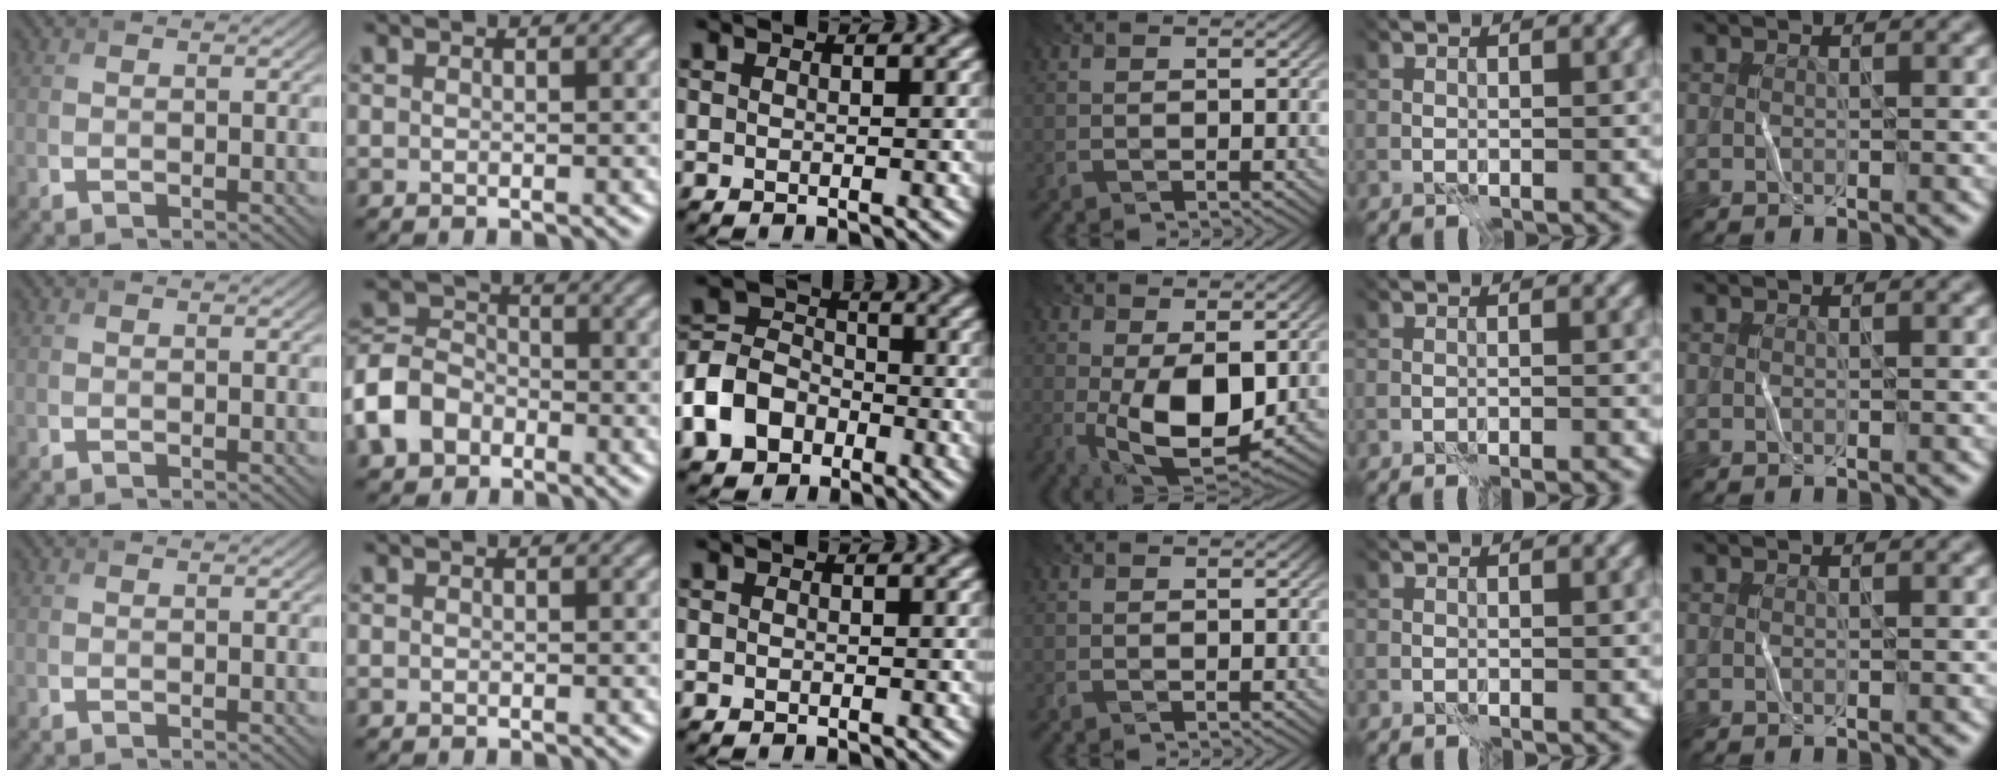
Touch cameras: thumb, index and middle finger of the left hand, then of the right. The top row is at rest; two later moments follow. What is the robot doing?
{"motion": "fold", "object": "bandana"}